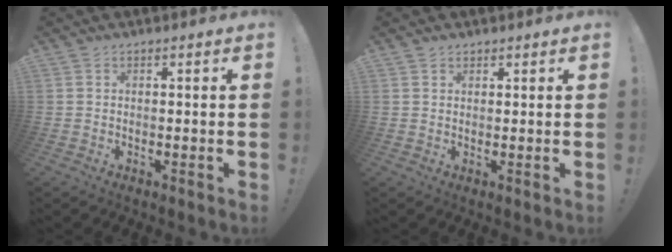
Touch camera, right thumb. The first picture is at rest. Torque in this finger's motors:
{"motor_torque": [0.20, -0.17, -0.04, 0.04, -0.07]}